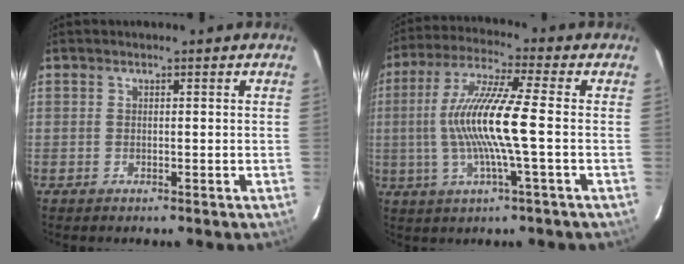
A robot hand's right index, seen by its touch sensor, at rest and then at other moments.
{"total": 12.9, "force": [-1.2, -0.1, 12.9], "torque": [-0.251, 0.002, -0.023]}